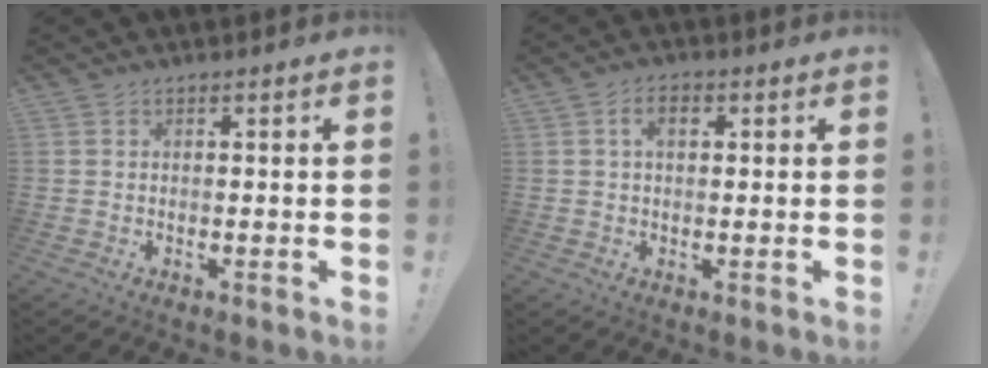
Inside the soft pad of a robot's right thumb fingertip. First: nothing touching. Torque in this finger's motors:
{"motor_torque": [-0.16, 0.16, 0.01, 0.01, 0.03]}